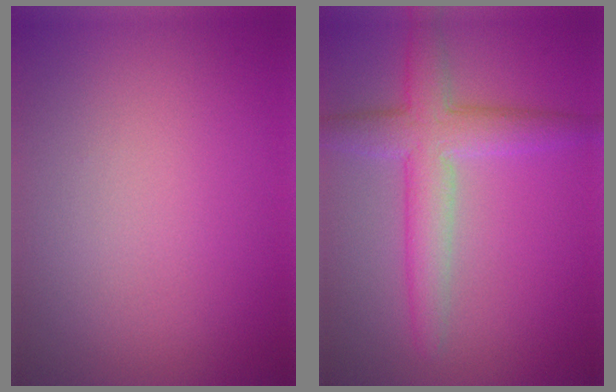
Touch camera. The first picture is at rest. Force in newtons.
{"total": 5.0, "press": 5.0, "slide": 0.2}